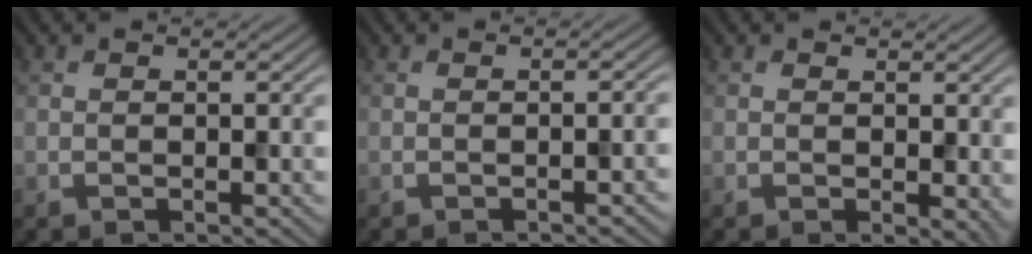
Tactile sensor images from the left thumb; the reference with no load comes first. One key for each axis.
{"total": 1.6, "fx": -0.8, "fy": 0.3, "fz": 1.4, "tx": -0.012, "ty": 0.006, "tz": -0.016}
{"total": 2.2, "fx": 0.1, "fy": 1.2, "fz": 1.8, "tx": -0.020, "ty": -0.007, "tz": 0.004}